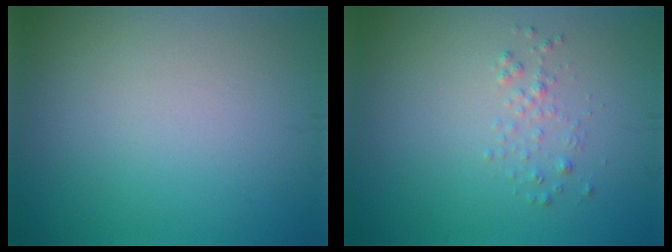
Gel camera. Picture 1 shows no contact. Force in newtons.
{"total": 1.0, "press": 1.0, "slide": 0.1}